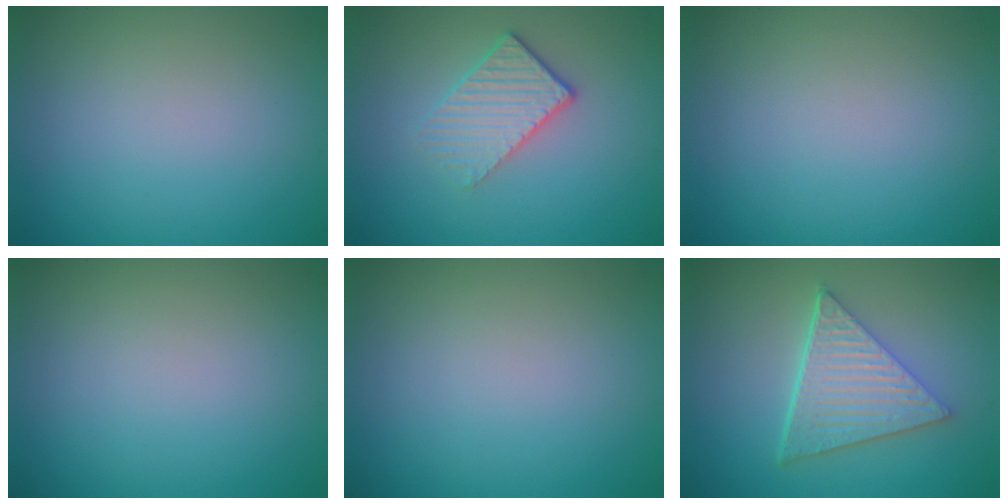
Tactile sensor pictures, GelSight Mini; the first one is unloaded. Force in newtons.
{"total": 3.1, "press": 2.7, "slide": 1.7}
{"total": 0.0}
{"total": 0.0}
{"total": 0.0}
{"total": 6.1, "press": 4.4, "slide": 4.2}